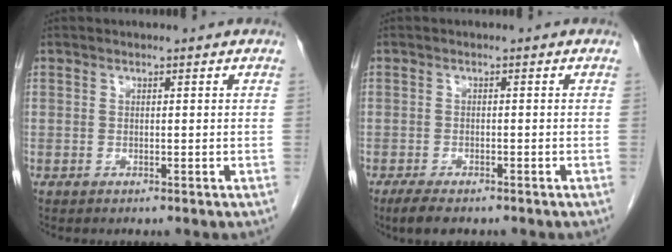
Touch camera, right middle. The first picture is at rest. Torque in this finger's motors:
{"motor_torque": [0.25, -0.09, 0.00, 0.00]}